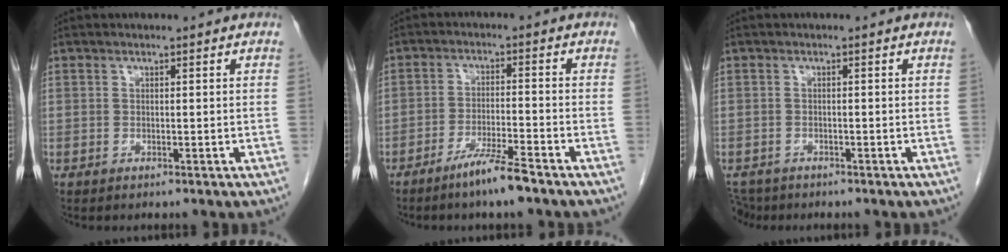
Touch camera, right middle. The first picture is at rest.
{"total": 5.8, "force": [-4.4, -0.1, 3.8], "torque": [-0.071, -0.010, -0.083]}
{"total": 3.5, "force": [-3.0, 1.7, 0.4], "torque": [-0.008, -0.006, -0.052]}